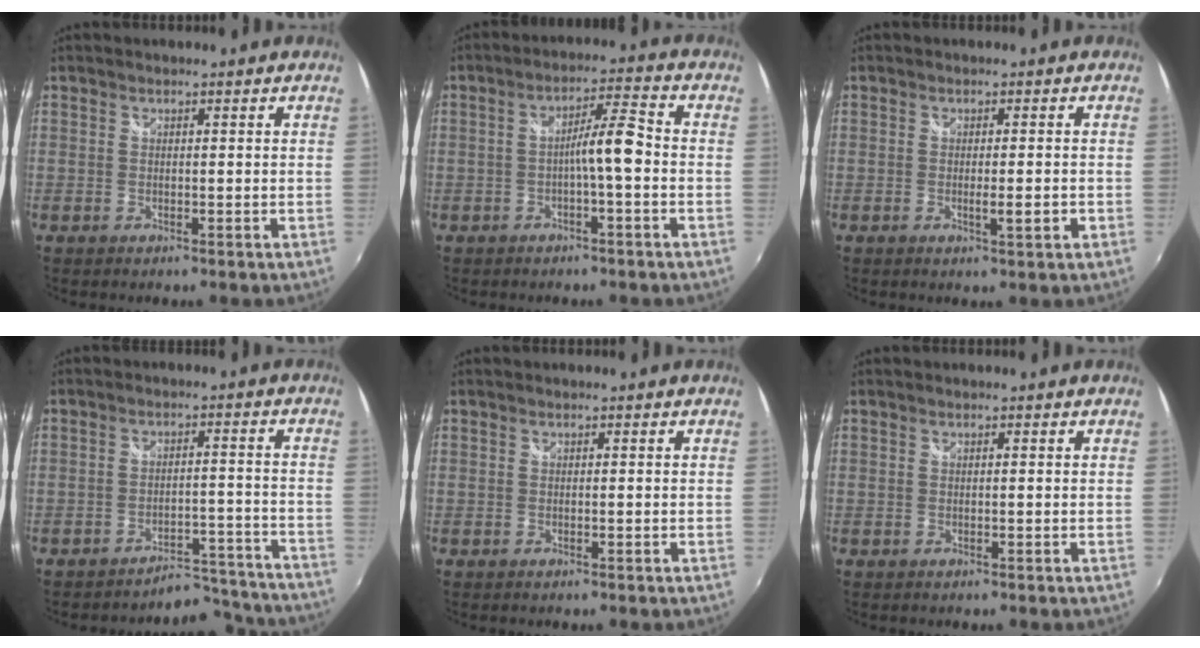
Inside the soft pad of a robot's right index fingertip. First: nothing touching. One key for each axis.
{"total": 5.7, "fx": -1.5, "fy": 0.2, "fz": 5.5, "tx": -0.100, "ty": 0.010, "tz": -0.025}
{"total": 3.2, "fx": -0.8, "fy": 0.3, "fz": 3.1, "tx": -0.048, "ty": -0.006, "tz": -0.011}
{"total": 12.9, "fx": -12.5, "fy": 3.0, "fz": 0.9, "tx": -0.005, "ty": 0.040, "tz": -0.152}
{"total": 0.5, "fx": 0.0, "fy": 0.0, "fz": 0.5, "tx": -0.007, "ty": 0.001, "tz": -0.002}
{"total": 0.0}